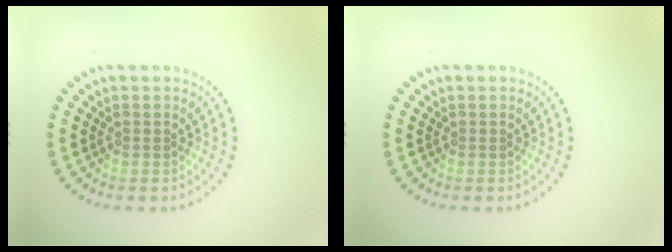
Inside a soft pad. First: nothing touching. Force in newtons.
{"total": 0.0}